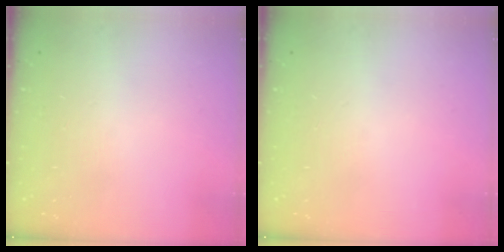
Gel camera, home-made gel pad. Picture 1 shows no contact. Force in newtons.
{"total": 0.0}